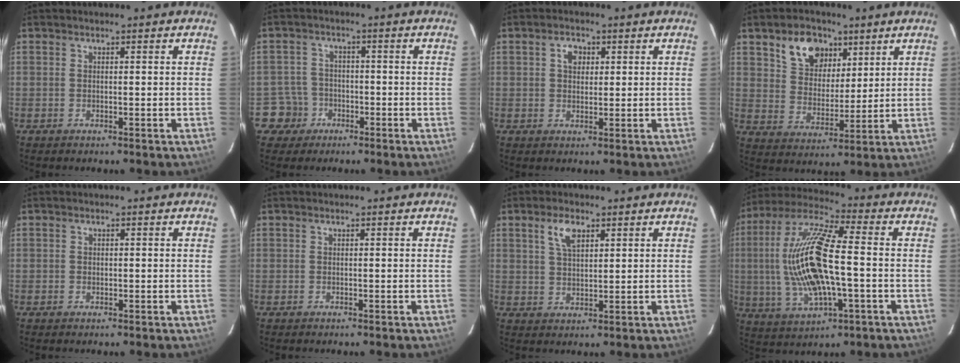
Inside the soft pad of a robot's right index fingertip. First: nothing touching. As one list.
[{"total": 5.1, "force": [-2.4, 4.5, -0.2], "torque": [-0.003, 0.022, -0.045]}, {"total": 3.1, "force": [1.0, 2.3, 1.7], "torque": [-0.026, 0.010, 0.017]}, {"total": 10.5, "force": [5.9, 7.1, 5.0], "torque": [-0.095, 0.026, 0.112]}, {"total": 0.6, "force": [-0.1, 0.5, 0.3], "torque": [-0.004, 0.002, -0.001]}, {"total": 0.0}, {"total": 4.9, "force": [2.6, 2.3, 3.5], "torque": [-0.064, 0.009, 0.051]}, {"total": 18.9, "force": [-1.1, 6.0, 17.9], "torque": [-0.350, 0.001, -0.018]}]